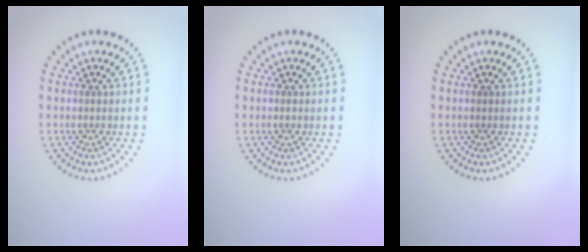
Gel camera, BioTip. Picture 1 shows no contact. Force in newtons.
{"total": 0.5, "press": 0.5, "slide": 0.1}
{"total": 0.0}